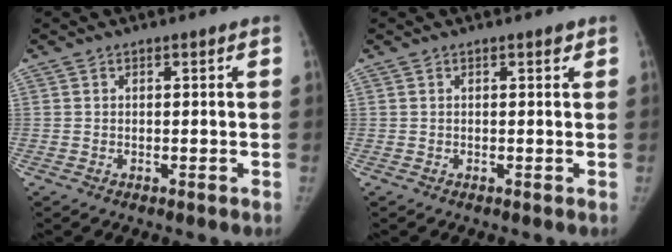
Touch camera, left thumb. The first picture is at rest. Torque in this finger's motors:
{"motor_torque": [0.16, -0.14, 0.29, 0.05, 0.09]}